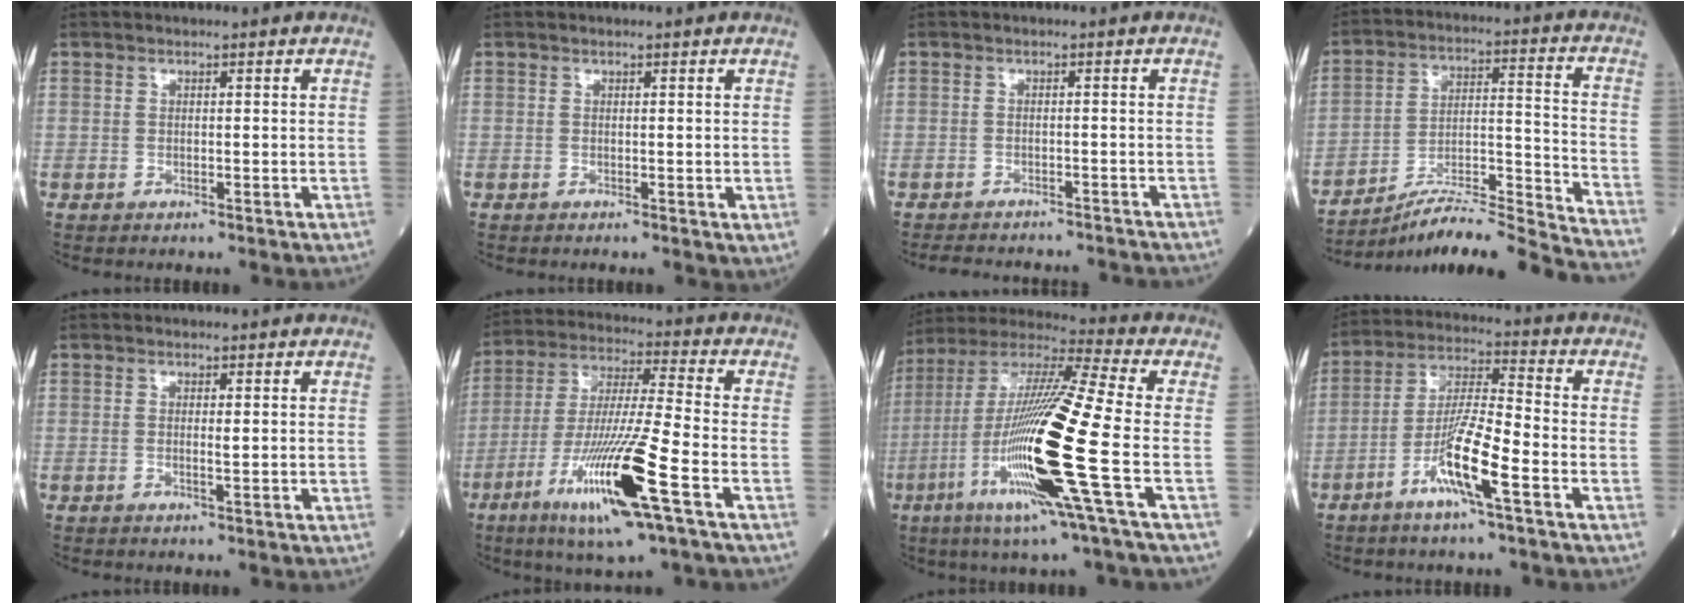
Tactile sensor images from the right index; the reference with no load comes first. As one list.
[{"total": 0.6, "force": [0.2, 0.2, 0.5], "torque": [-0.014, -0.002, 0.005]}, {"total": 10.0, "force": [-9.4, 2.1, 2.7], "torque": [-0.041, 0.002, -0.108]}, {"total": 20.1, "force": [-18.7, -1.8, 7.2], "torque": [-0.101, 0.003, -0.290]}, {"total": 0.9, "force": [0.1, -0.1, 0.9], "torque": [-0.019, -0.001, 0.004]}, {"total": 16.8, "force": [-7.3, 0.0, 15.1], "torque": [-0.313, -0.029, -0.132]}, {"total": 21.4, "force": [-6.1, -0.4, 20.5], "torque": [-0.430, -0.033, -0.127]}, {"total": 10.0, "force": [-4.6, 0.3, 8.9], "torque": [-0.176, -0.002, -0.089]}]